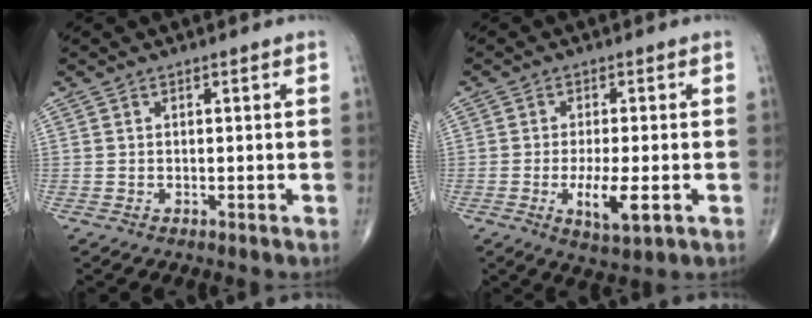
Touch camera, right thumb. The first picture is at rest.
{"total": 6.6, "force": [-1.9, 1.9, 6.1], "torque": [-0.111, -0.014, -0.030]}